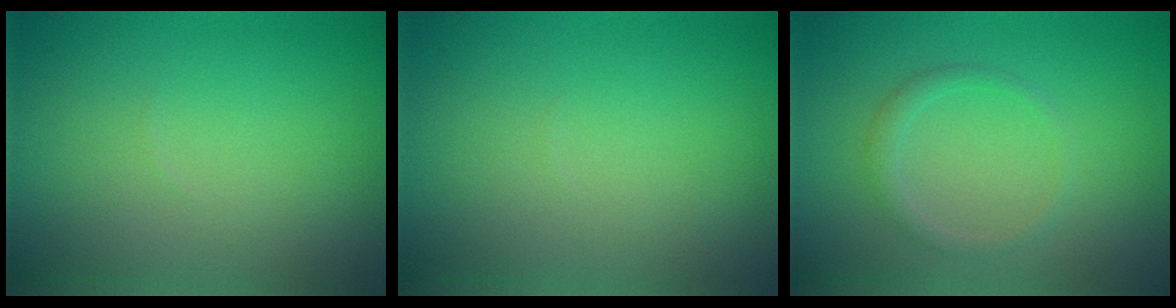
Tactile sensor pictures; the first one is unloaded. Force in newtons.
{"total": 0.0}
{"total": 1.3, "press": 1.3, "slide": 0.2}